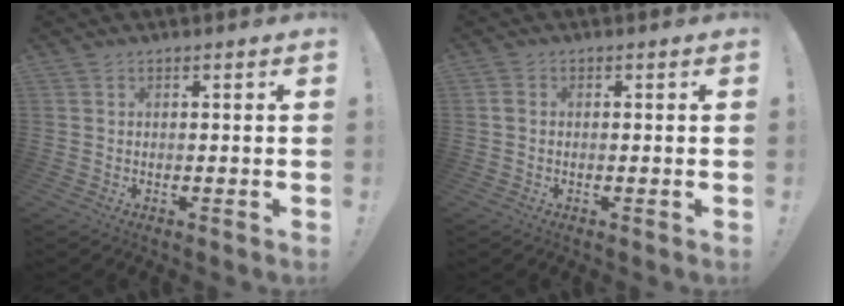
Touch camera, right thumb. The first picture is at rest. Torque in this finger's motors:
{"motor_torque": [-0.10, 0.07, 0.04, -0.06, -0.02]}